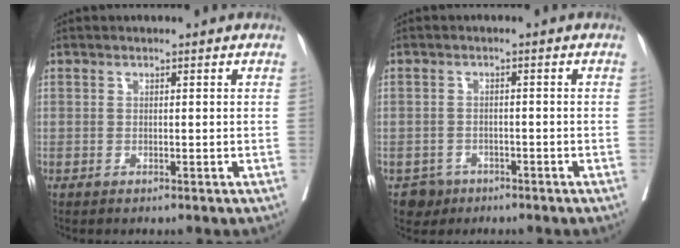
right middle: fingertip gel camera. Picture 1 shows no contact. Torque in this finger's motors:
{"motor_torque": [-0.09, 0.08, -0.02, -0.01]}